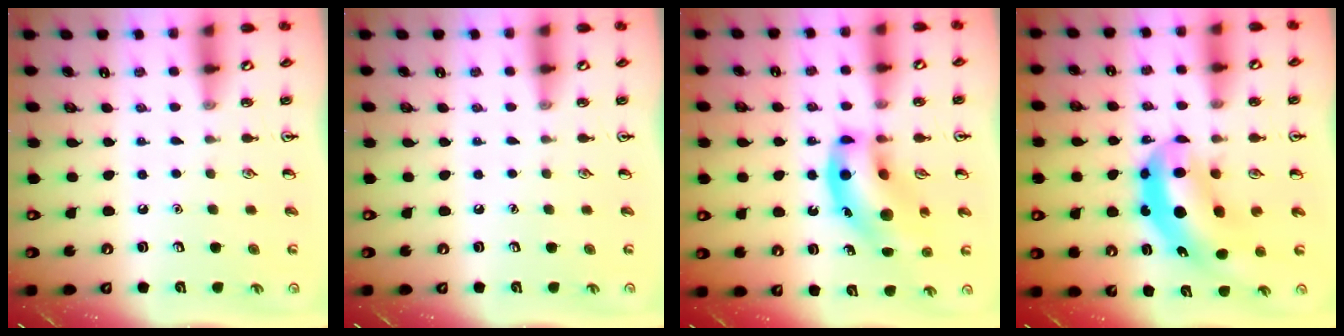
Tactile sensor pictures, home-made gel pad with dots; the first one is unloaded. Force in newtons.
{"total": 0.0}
{"total": 16.7, "press": 16.2, "slide": 4.3}
{"total": 9.9, "press": 9.5, "slide": 2.9}